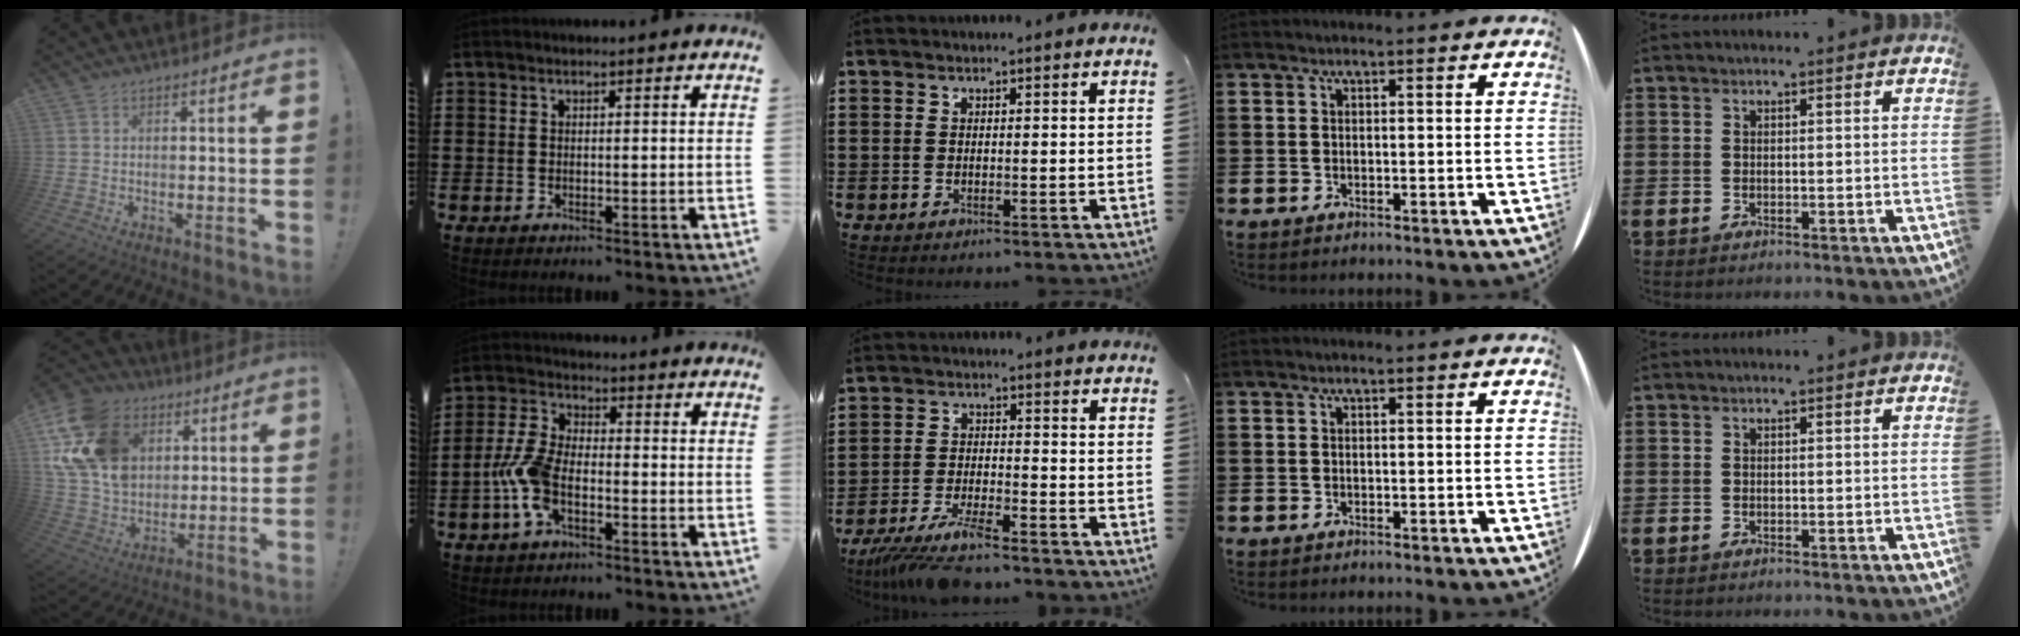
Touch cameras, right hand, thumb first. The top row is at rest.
{"thumb": {"total": 20.5, "force": [6.8, 15.4, 11.8], "torque": [-0.225, -0.023, 0.138]}, "index": {"total": 7.6, "force": [-2.6, 3.7, 6.0], "torque": [-0.159, -0.008, -0.058]}, "middle": {"total": 6.8, "force": [-6.0, 0.2, 3.2], "torque": [-0.075, -0.015, -0.116]}}